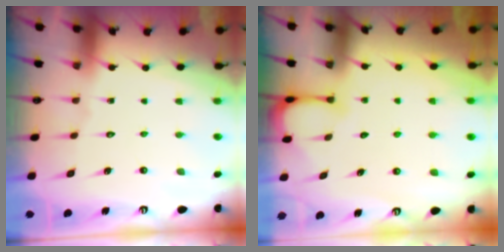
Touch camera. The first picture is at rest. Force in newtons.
{"total": 3.8, "press": 3.8, "slide": 0.4}